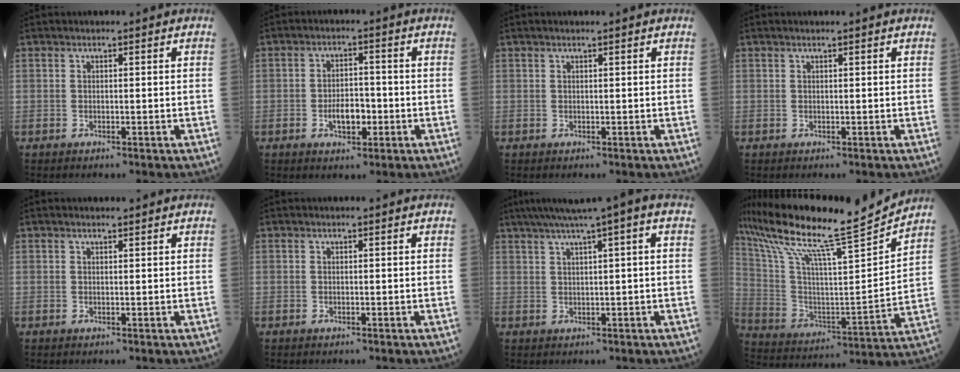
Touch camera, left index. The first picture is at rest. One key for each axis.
{"total": 4.5, "fx": -1.5, "fy": 2.3, "fz": 3.6, "tx": -0.065, "ty": 0.005, "tz": -0.024}
{"total": 0.9, "fx": 0.7, "fy": -0.1, "fz": 0.6, "tx": -0.011, "ty": 0.007, "tz": 0.013}
{"total": 0.7, "fx": 0.6, "fy": -0.1, "fz": 0.5, "tx": -0.010, "ty": 0.004, "tz": 0.012}
{"total": 1.0, "fx": 0.9, "fy": 0.1, "fz": 0.5, "tx": -0.010, "ty": 0.008, "tz": 0.015}
{"total": 0.0}
{"total": 7.4, "fx": 4.4, "fy": -0.6, "fz": 5.8, "tx": -0.089, "ty": 0.034, "tz": 0.069}
{"total": 22.0, "fx": 19.4, "fy": -0.9, "fz": 10.4, "tx": -0.206, "ty": -0.030, "tz": 0.322}